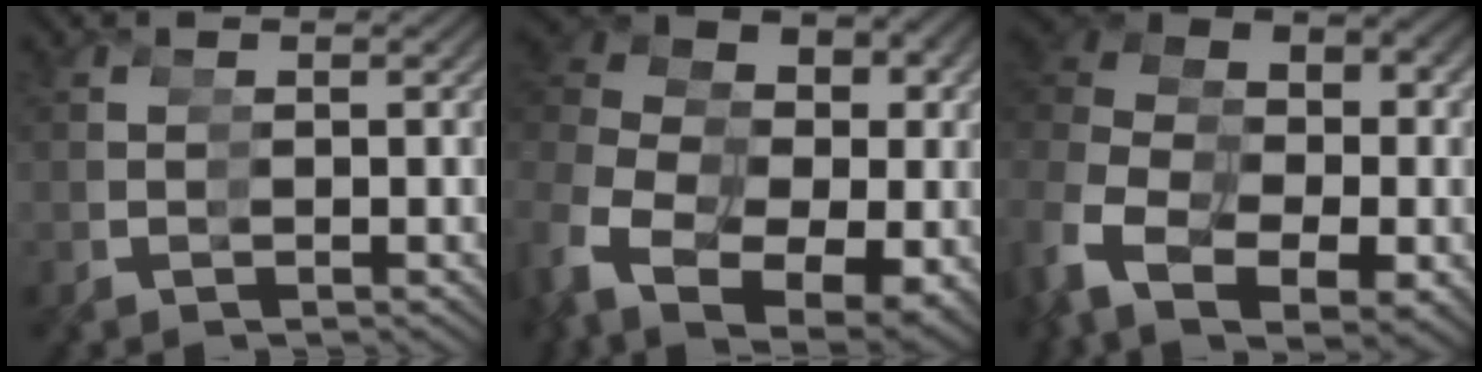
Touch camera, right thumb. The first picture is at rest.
{"total": 14.8, "force": [3.3, 10.1, 10.2], "torque": [-0.168, 0.027, 0.047]}
{"total": 12.1, "force": [3.2, 8.5, 7.9], "torque": [-0.152, 0.031, 0.044]}